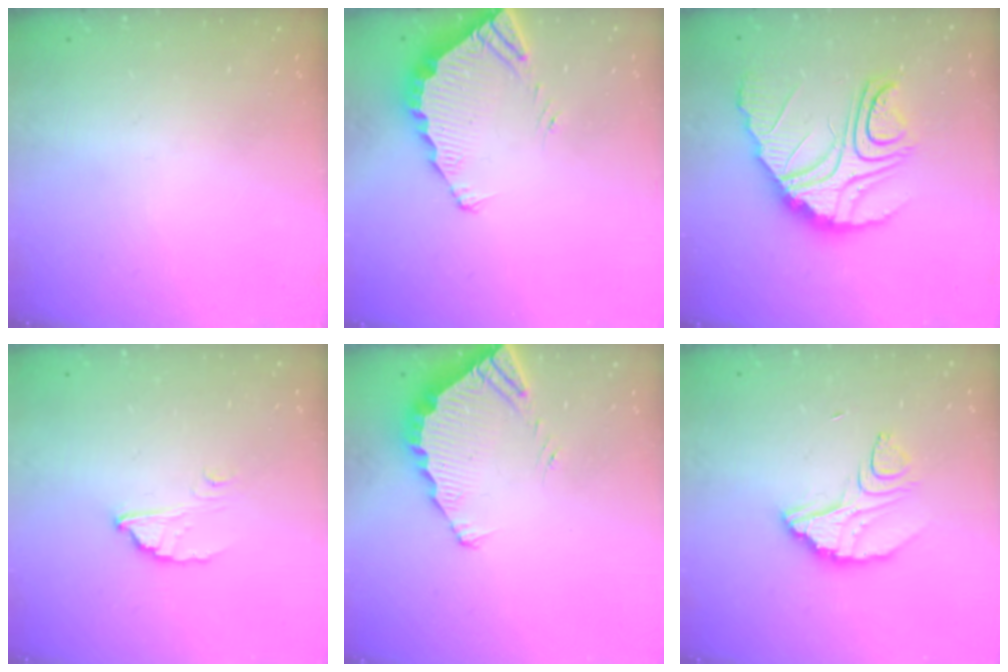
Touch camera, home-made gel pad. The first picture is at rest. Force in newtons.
{"total": 4.0, "press": 3.9, "slide": 0.3}
{"total": 16.8, "press": 16.8, "slide": 1.3}
{"total": 4.4, "press": 4.4, "slide": 0.1}
{"total": 3.9, "press": 3.9, "slide": 0.3}
{"total": 9.6, "press": 9.6, "slide": 0.7}